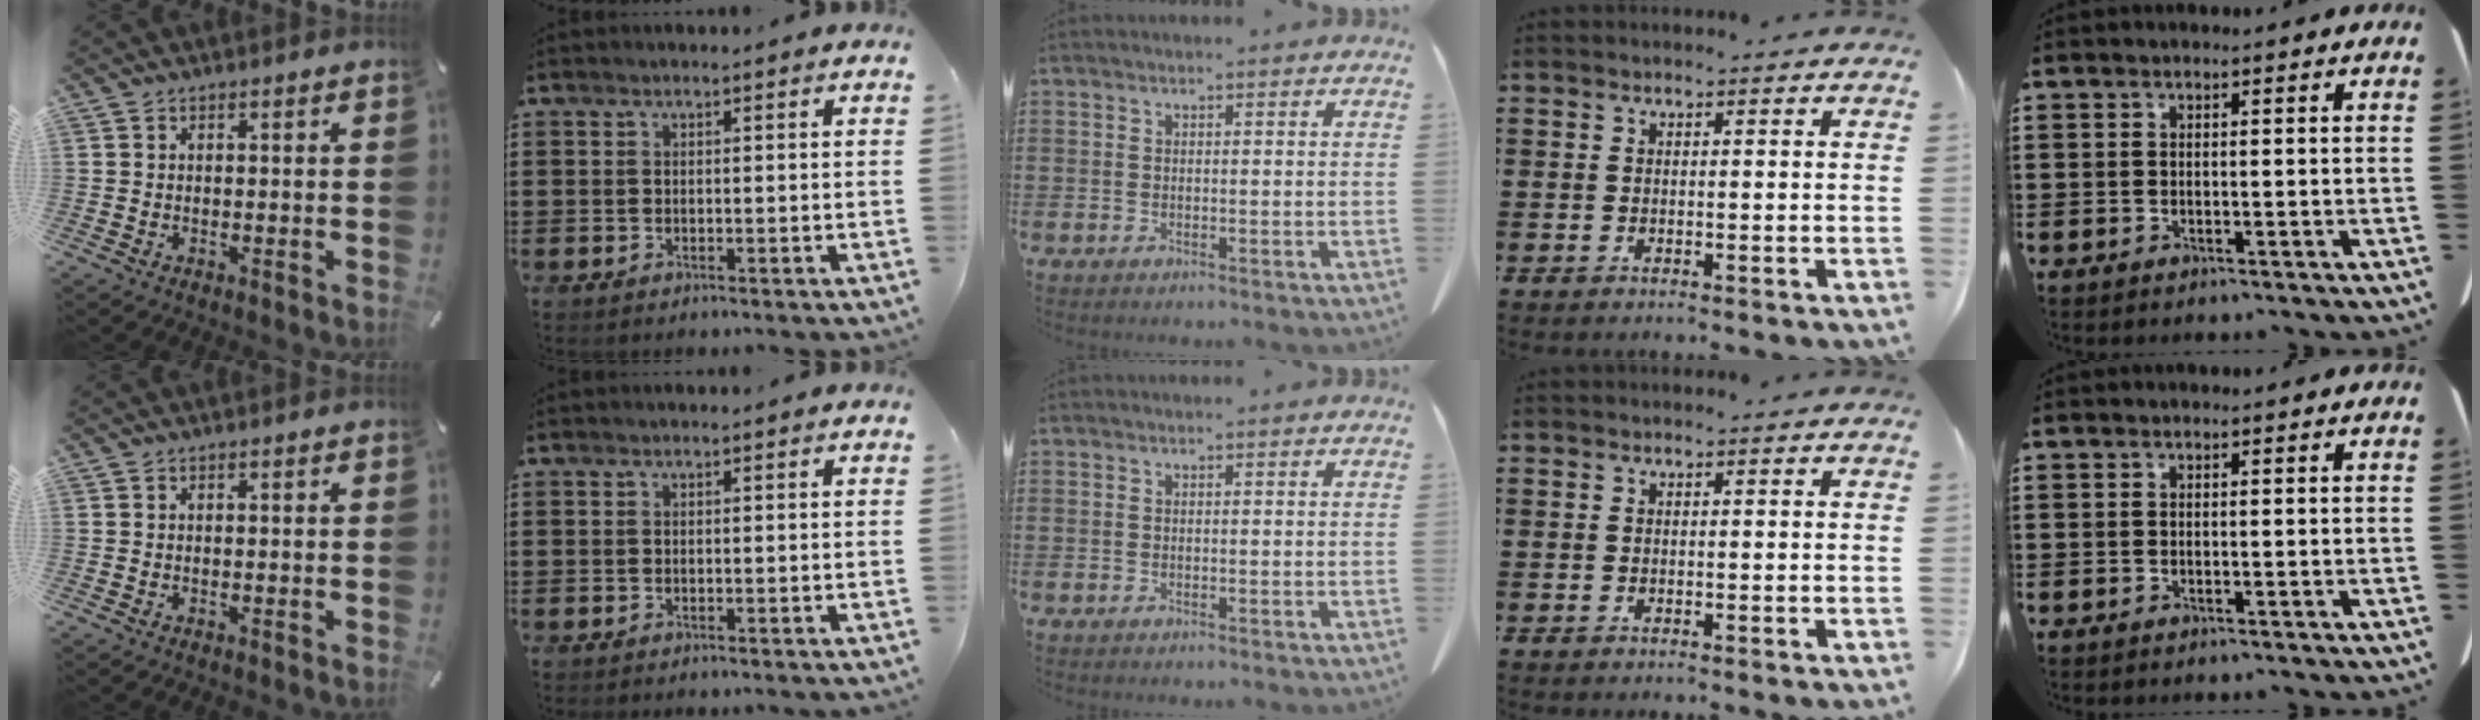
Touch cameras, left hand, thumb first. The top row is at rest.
{}